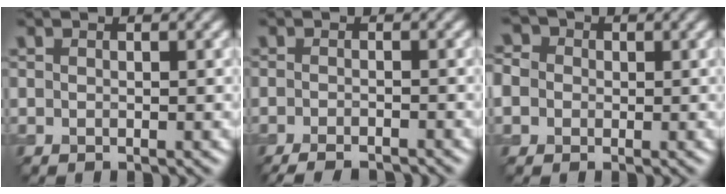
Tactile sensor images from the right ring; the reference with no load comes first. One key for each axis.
{"total": 3.9, "fx": -2.9, "fy": 1.0, "fz": 2.3, "tx": -0.033, "ty": -0.001, "tz": -0.044}
{"total": 6.0, "fx": 0.5, "fy": 5.4, "fz": 2.5, "tx": -0.059, "ty": 0.029, "tz": -0.028}